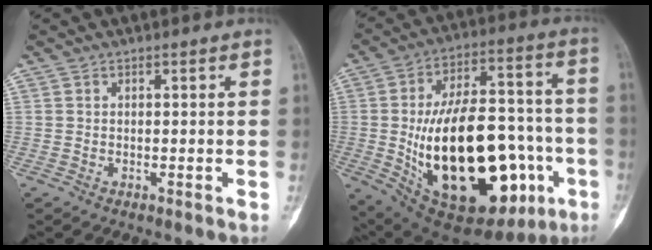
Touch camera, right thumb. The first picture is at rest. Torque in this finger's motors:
{"motor_torque": [0.18, 1.68, 2.77, 0.00, 0.62]}